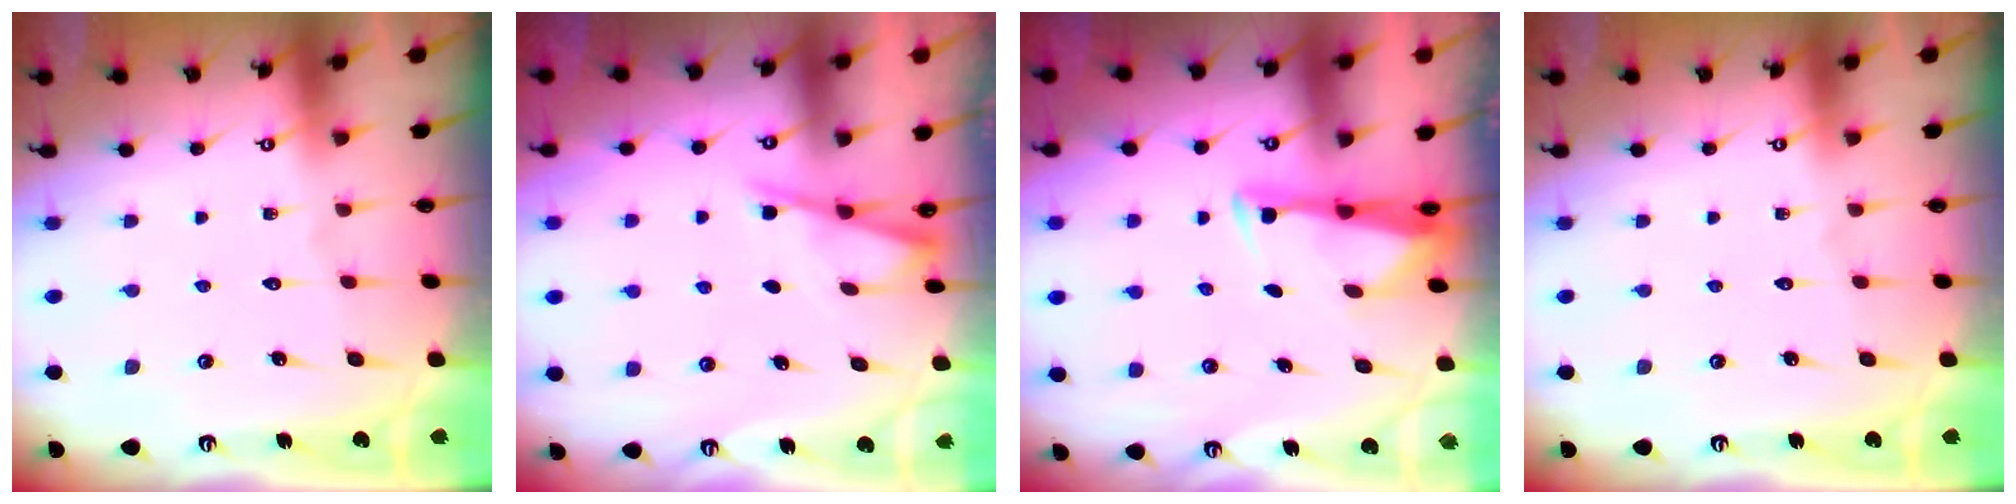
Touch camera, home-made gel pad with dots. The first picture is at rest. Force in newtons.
{"total": 2.9, "press": 2.8, "slide": 0.4}
{"total": 3.3, "press": 3.2, "slide": 0.8}
{"total": 0.0}